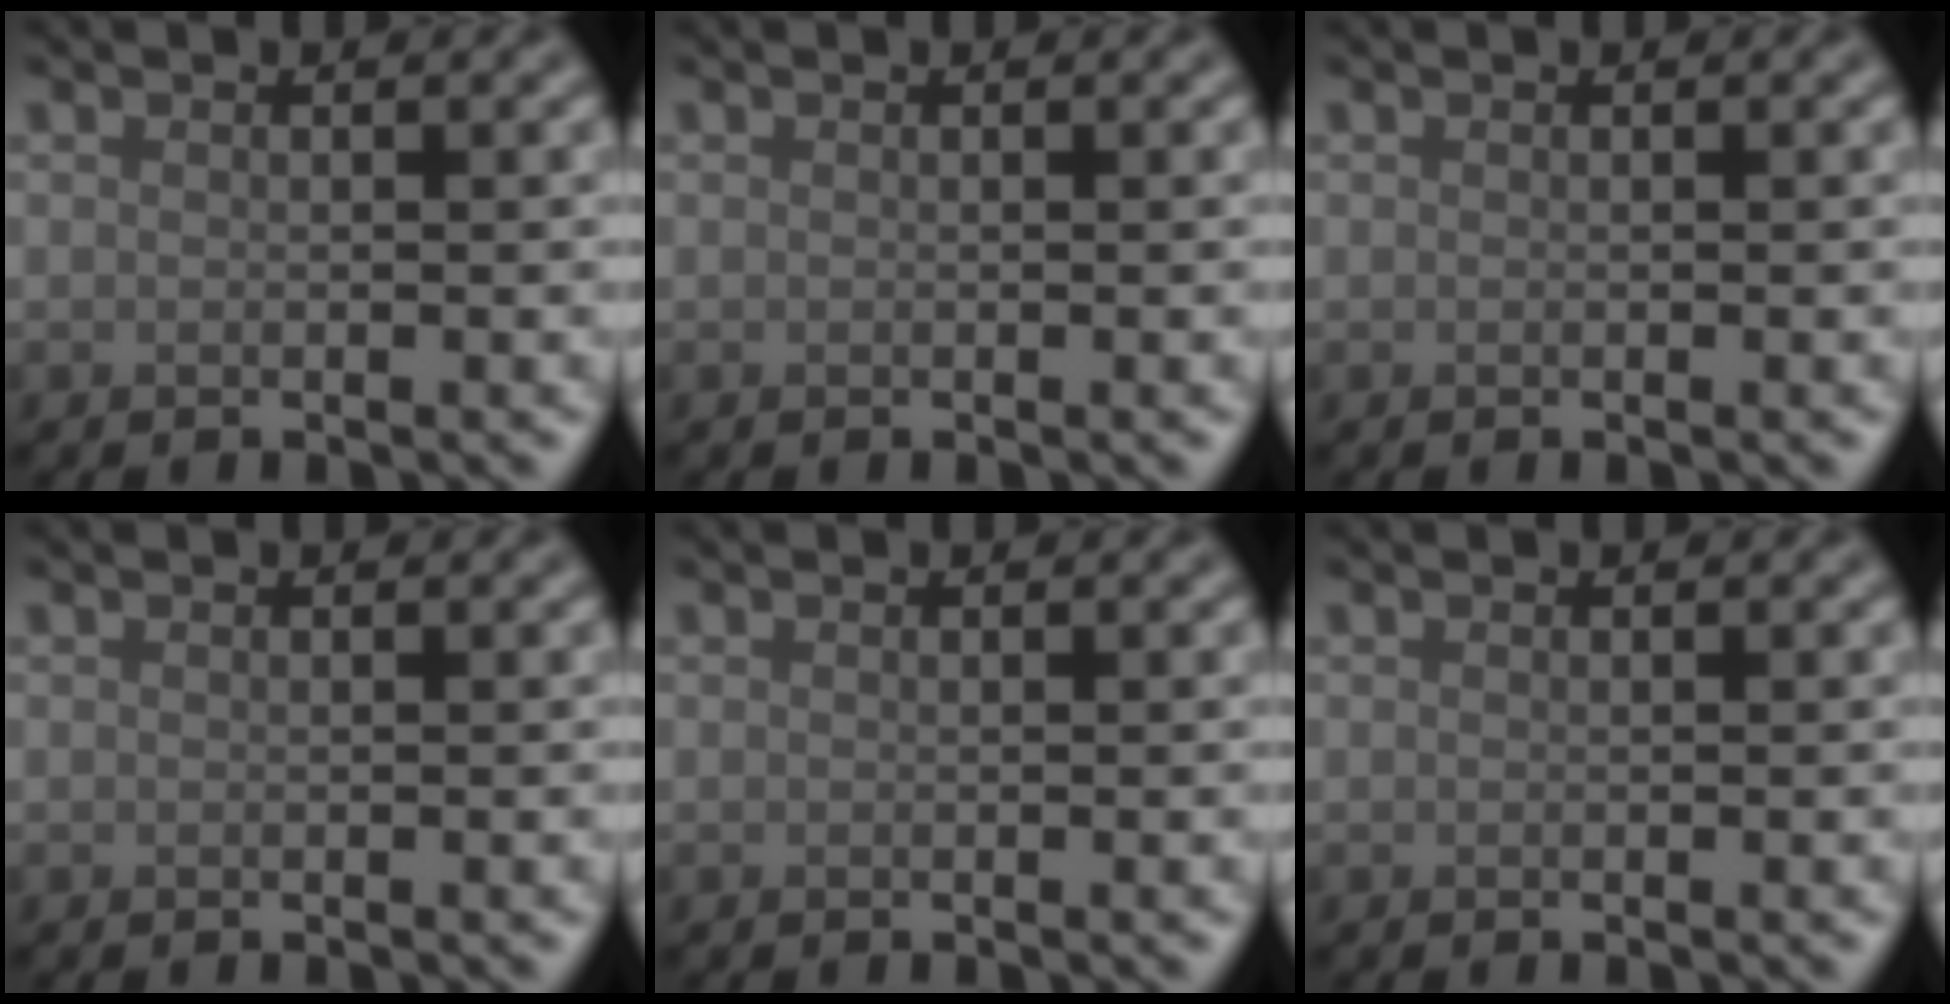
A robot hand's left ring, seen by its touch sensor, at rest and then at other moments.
{"total": 0.0}
{"total": 0.0}
{"total": 0.0}
{"total": 0.0}
{"total": 0.0}